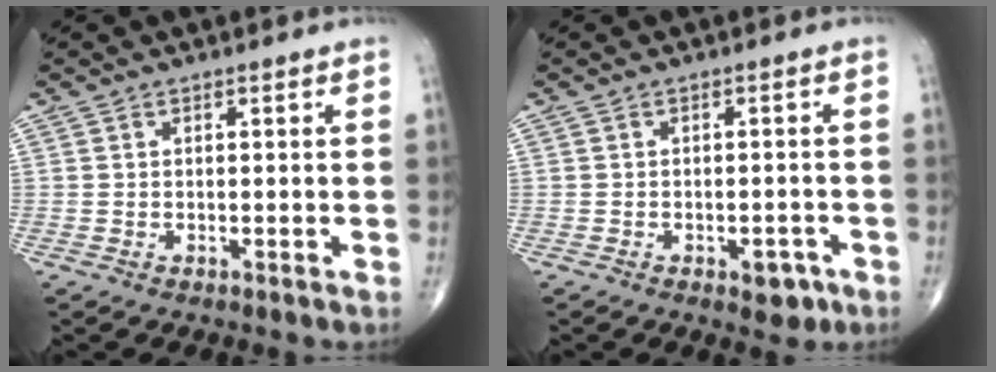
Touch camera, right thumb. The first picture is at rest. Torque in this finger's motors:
{"motor_torque": [0.73, 0.53, -0.03, -0.52, 0.06]}